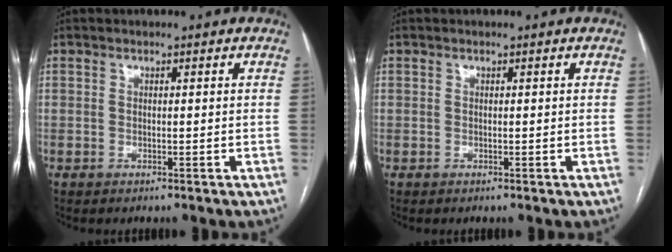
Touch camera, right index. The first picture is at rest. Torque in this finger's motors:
{"motor_torque": [0.08, 0.01, 0.00, 0.00]}